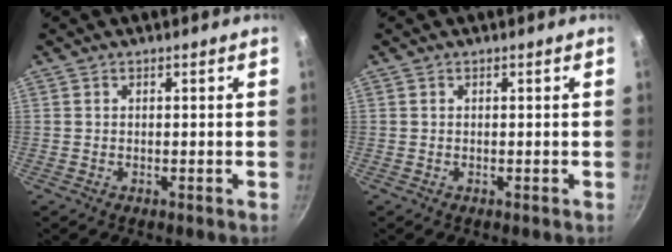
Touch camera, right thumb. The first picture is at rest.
{"total": 0.0}